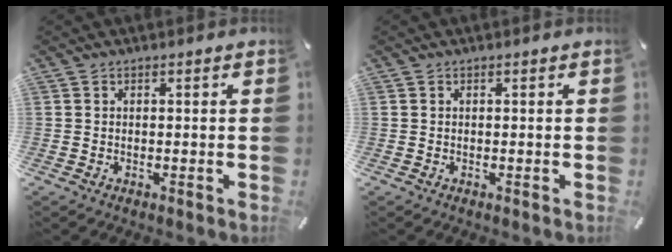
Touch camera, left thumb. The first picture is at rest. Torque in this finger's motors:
{"motor_torque": [-0.01, -0.01, 0.00, 0.00, 0.00]}